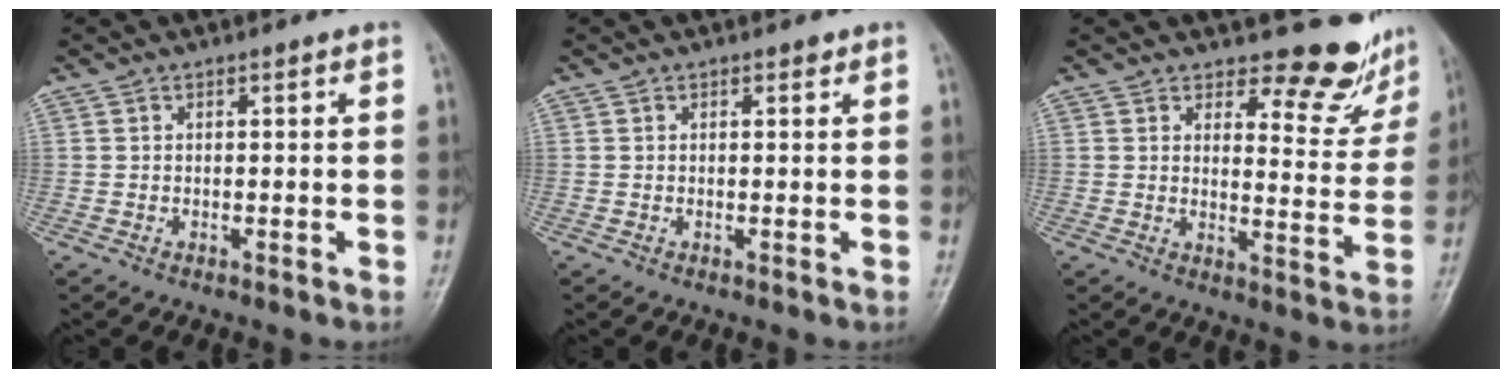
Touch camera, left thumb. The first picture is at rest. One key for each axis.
{"total": 0.7, "fx": 0.5, "fy": 0.3, "fz": 0.4, "tx": -0.004, "ty": -0.002, "tz": 0.005}
{"total": 9.6, "fx": 8.6, "fy": 3.5, "fz": 2.5, "tx": -0.001, "ty": -0.085, "tz": 0.100}